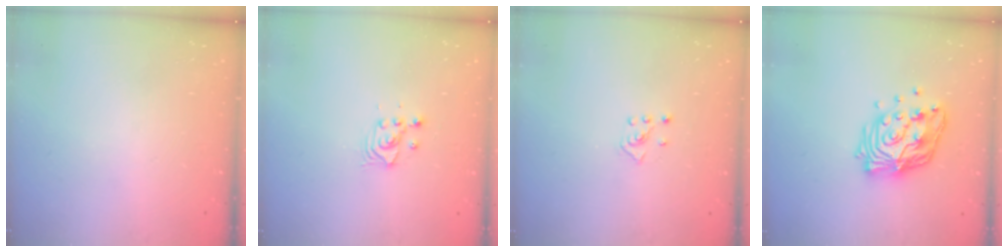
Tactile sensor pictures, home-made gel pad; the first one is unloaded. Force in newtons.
{"total": 3.7, "press": 3.7, "slide": 0.3}
{"total": 2.5, "press": 2.4, "slide": 0.7}
{"total": 13.7, "press": 13.6, "slide": 1.4}